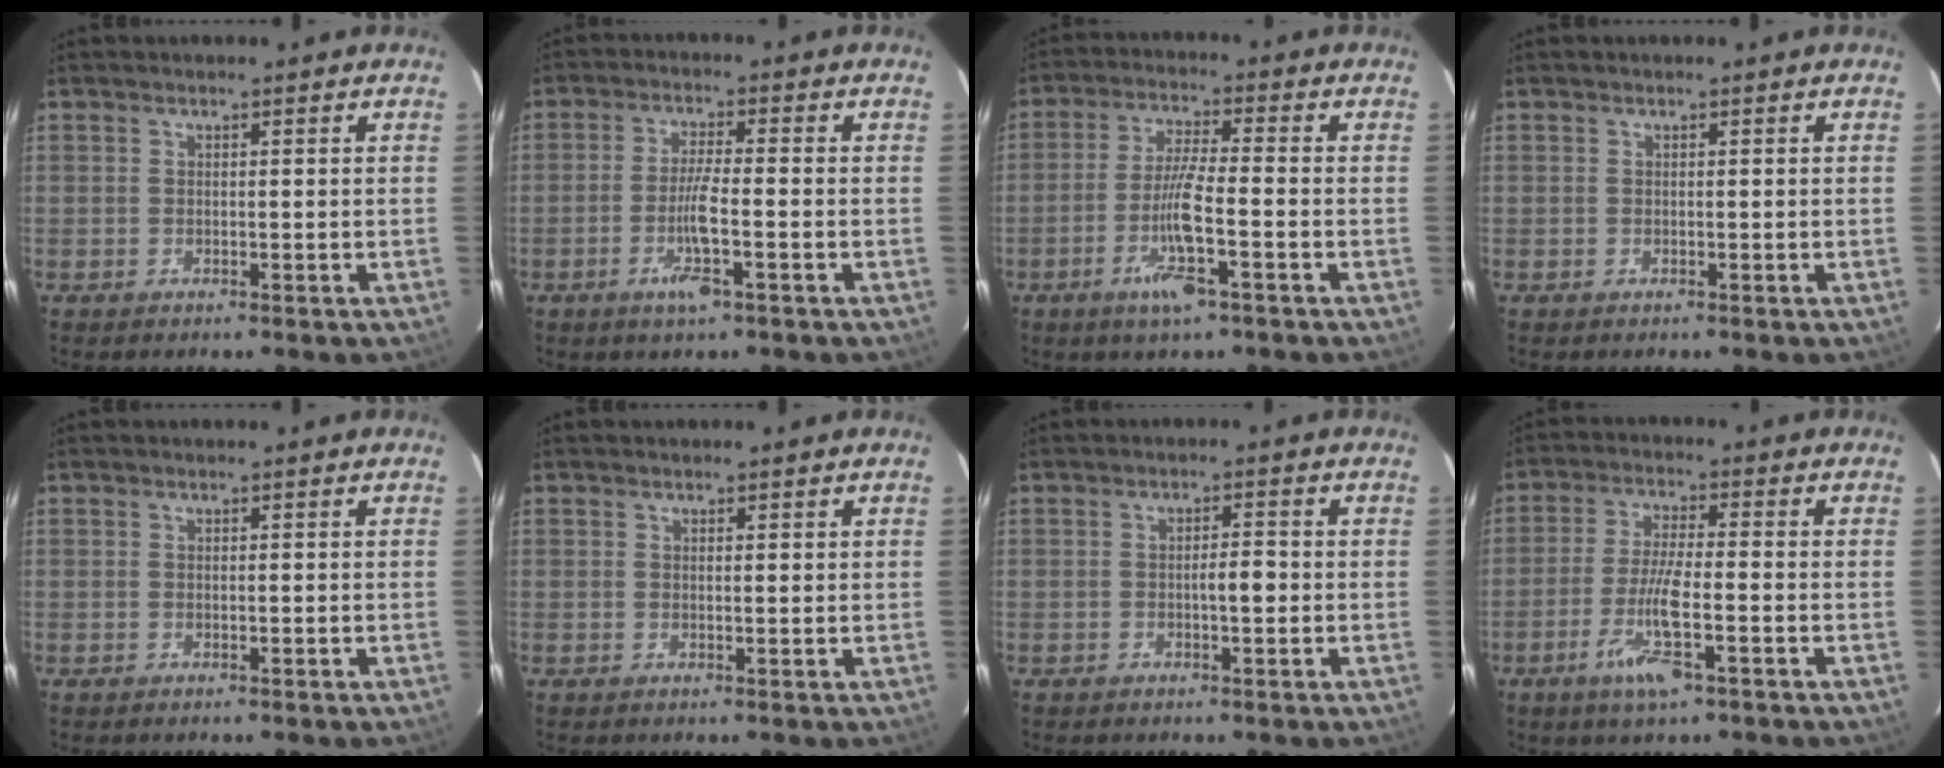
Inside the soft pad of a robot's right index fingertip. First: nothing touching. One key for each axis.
{"total": 5.8, "fx": -2.3, "fy": 0.0, "fz": 5.3, "tx": -0.103, "ty": -0.009, "tz": -0.043}
{"total": 8.3, "fx": -3.4, "fy": 0.1, "fz": 7.6, "tx": -0.149, "ty": -0.008, "tz": -0.063}
{"total": 0.0}
{"total": 0.0}
{"total": 0.7, "fx": 0.5, "fy": 0.1, "fz": 0.5, "tx": -0.009, "ty": 0.000, "tz": 0.007}
{"total": 2.5, "fx": -0.5, "fy": 0.5, "fz": 2.4, "tx": -0.039, "ty": 0.003, "tz": -0.009}
{"total": 8.0, "fx": -3.5, "fy": 0.6, "fz": 7.1, "tx": -0.141, "ty": -0.011, "tz": -0.064}